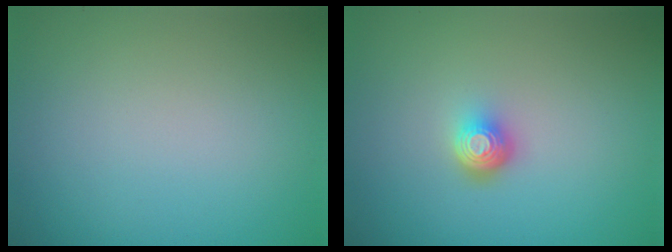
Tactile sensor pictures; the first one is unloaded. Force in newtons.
{"total": 2.3, "press": 1.4, "slide": 1.8}